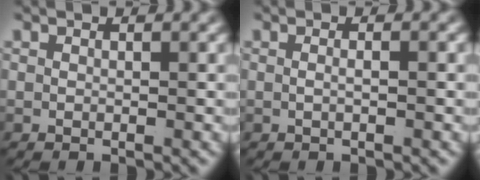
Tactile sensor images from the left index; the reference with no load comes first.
{"total": 1.0, "force": [-0.4, -0.4, 0.8], "torque": [-0.018, -0.003, -0.004]}